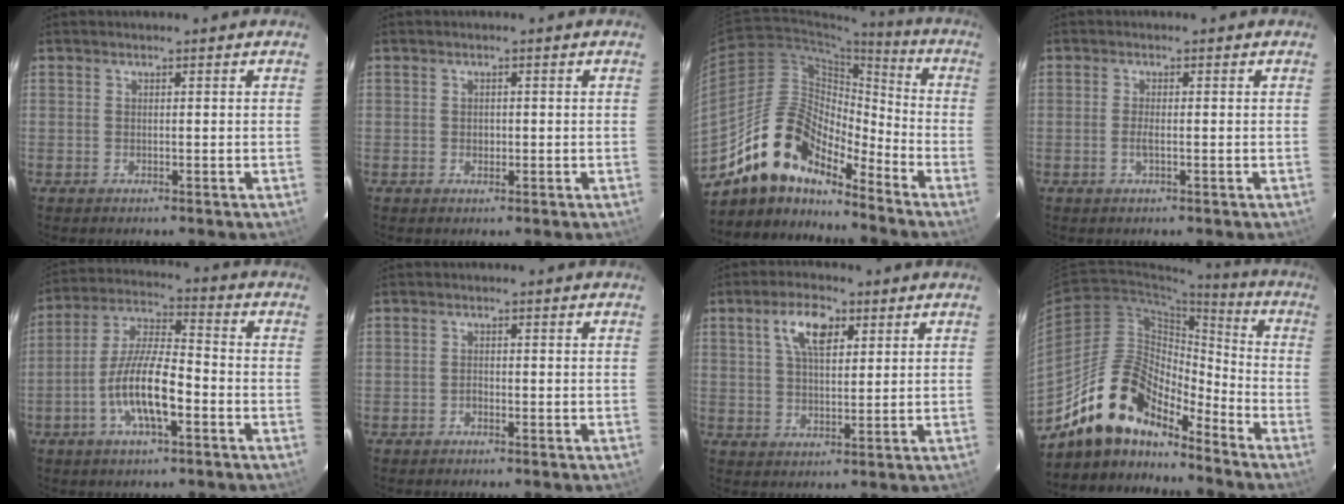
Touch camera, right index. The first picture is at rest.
{"total": 1.2, "force": [-0.2, 1.0, 0.5], "torque": [-0.008, 0.002, -0.002]}
{"total": 15.1, "force": [-12.4, 5.7, 6.4], "torque": [-0.115, 0.021, -0.234]}
{"total": 1.7, "force": [-0.5, 0.2, 1.6], "torque": [-0.033, -0.001, -0.010]}
{"total": 12.1, "force": [-4.5, 3.3, 10.7], "torque": [-0.219, 0.000, -0.086]}
{"total": 0.8, "force": [-0.6, 0.5, 0.3], "torque": [-0.005, 0.002, -0.011]}
{"total": 7.3, "force": [3.4, 3.2, 5.6], "torque": [-0.102, 0.015, 0.060]}
{"total": 15.9, "force": [-13.4, 5.9, 6.3], "torque": [-0.121, 0.023, -0.245]}